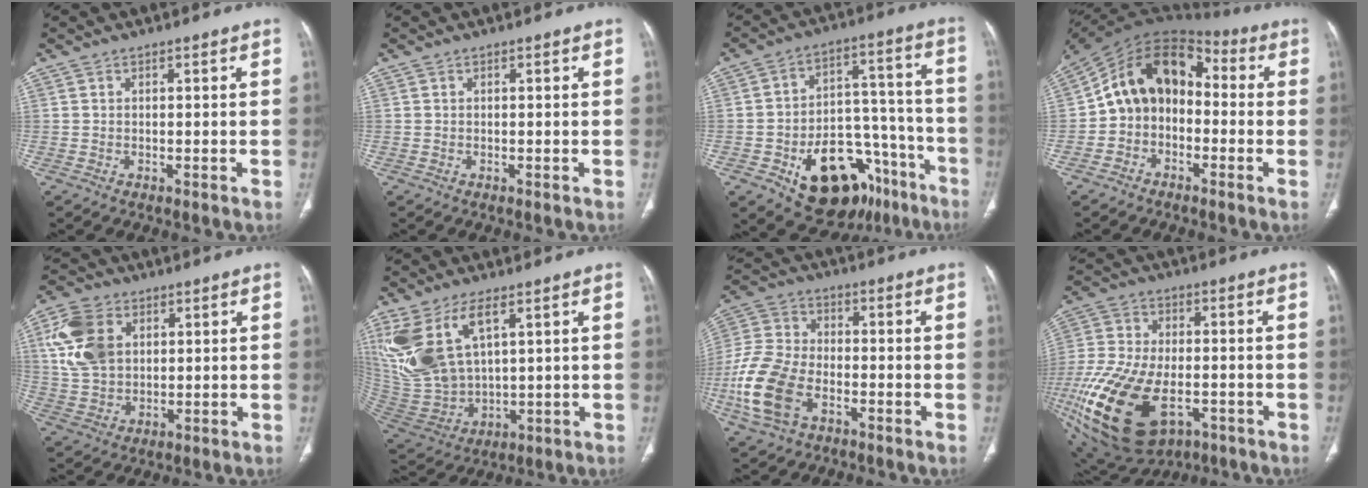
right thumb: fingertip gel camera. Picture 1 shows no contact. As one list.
[{"total": 0.0}, {"total": 22.0, "force": [-11.7, 13.1, 13.2], "torque": [-0.149, 0.090, -0.165]}, {"total": 13.5, "force": [-1.1, 10.4, 8.5], "torque": [-0.118, 0.059, -0.037]}, {"total": 12.1, "force": [3.7, 8.5, 7.8], "torque": [-0.146, -0.002, 0.074]}, {"total": 17.3, "force": [7.3, 8.8, 13.0], "torque": [-0.276, -0.027, 0.165]}, {"total": 14.8, "force": [-5.2, 9.2, 10.4], "torque": [-0.229, 0.018, -0.105]}, {"total": 26.2, "force": [-8.8, 15.0, 19.5], "torque": [-0.455, -0.017, -0.137]}]